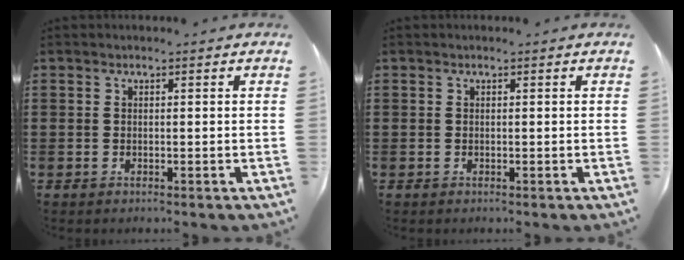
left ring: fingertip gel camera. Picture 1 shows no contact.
{"total": 0.0}